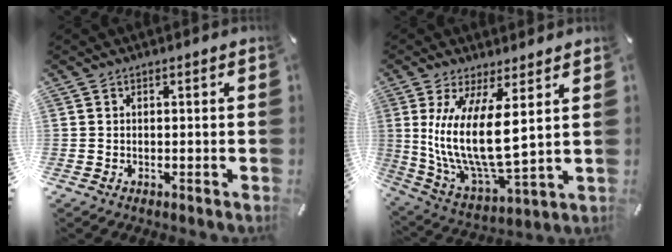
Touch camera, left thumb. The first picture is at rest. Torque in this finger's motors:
{"motor_torque": [2.53, 2.47, 0.64, -0.20, 0.46]}